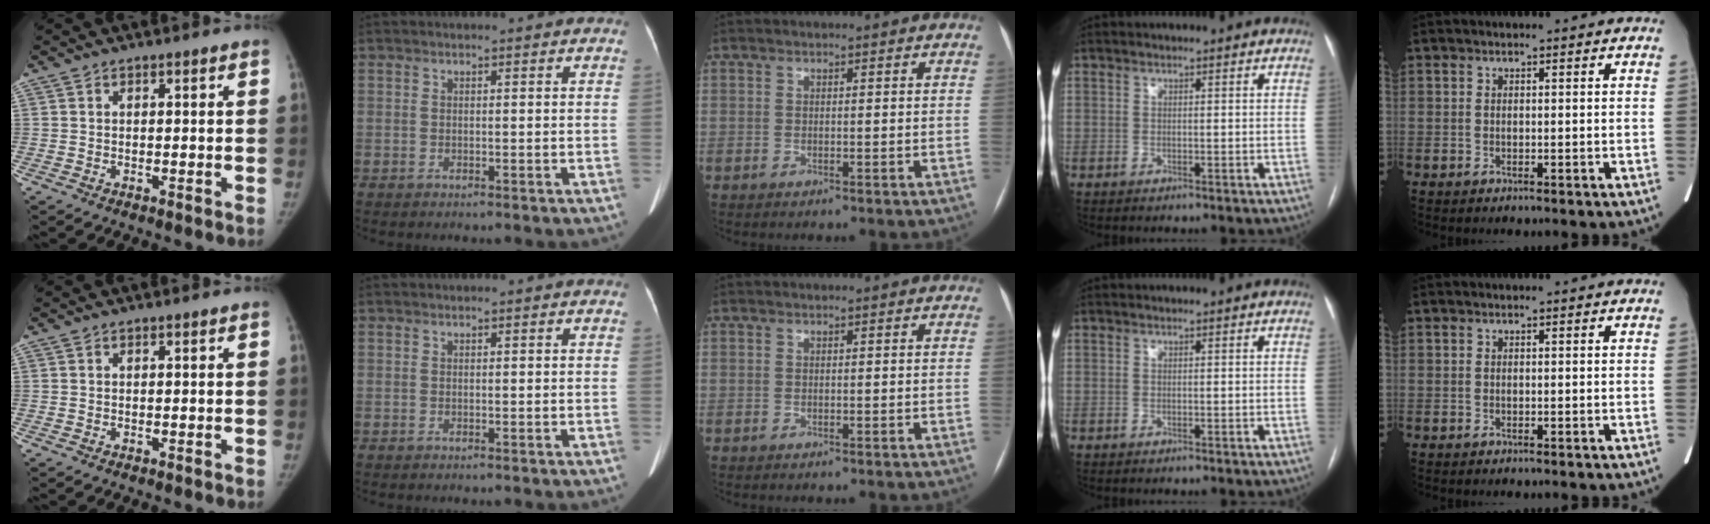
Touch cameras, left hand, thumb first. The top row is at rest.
{}